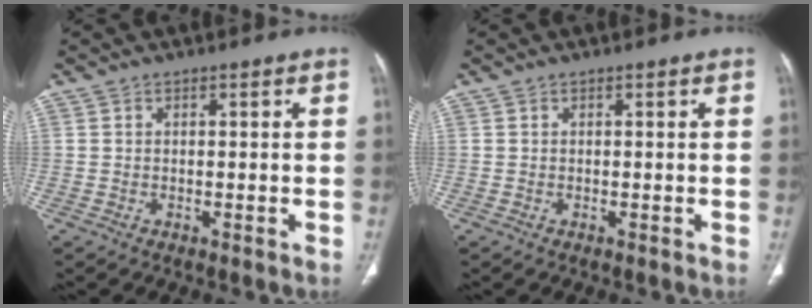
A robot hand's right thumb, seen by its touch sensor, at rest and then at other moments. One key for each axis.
{"total": 0.0}